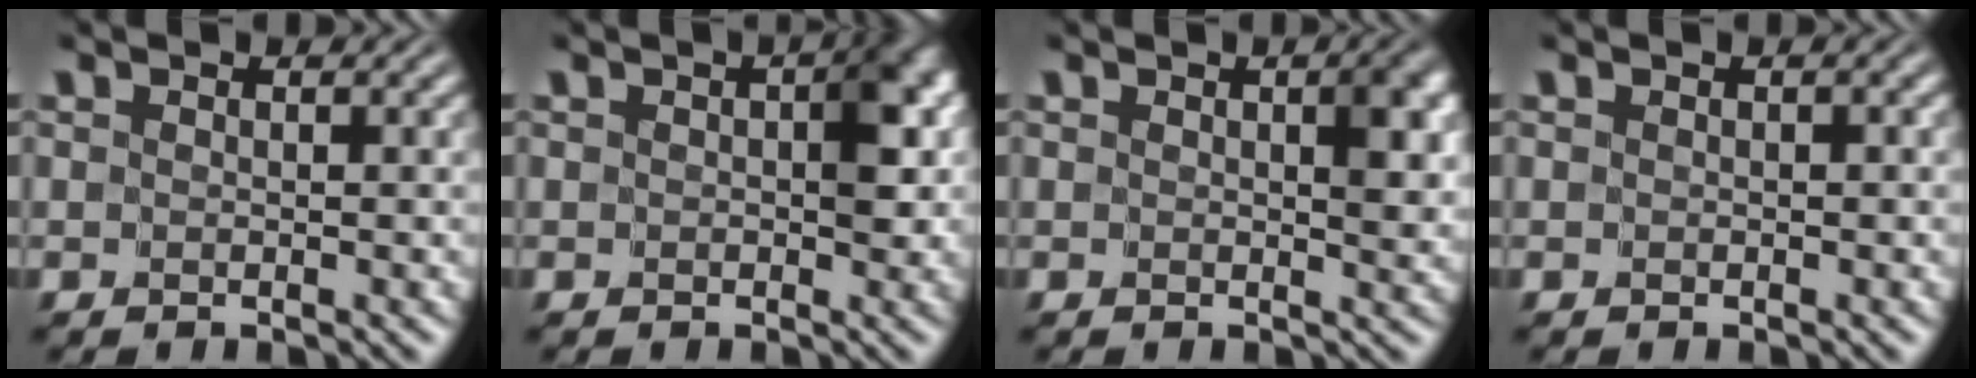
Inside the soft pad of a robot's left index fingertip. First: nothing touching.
{"total": 3.8, "force": [0.3, 2.1, 3.1], "torque": [-0.034, 0.003, -0.001]}
{"total": 3.0, "force": [0.5, 1.4, 2.6], "torque": [-0.031, -0.002, 0.008]}
{"total": 0.0}